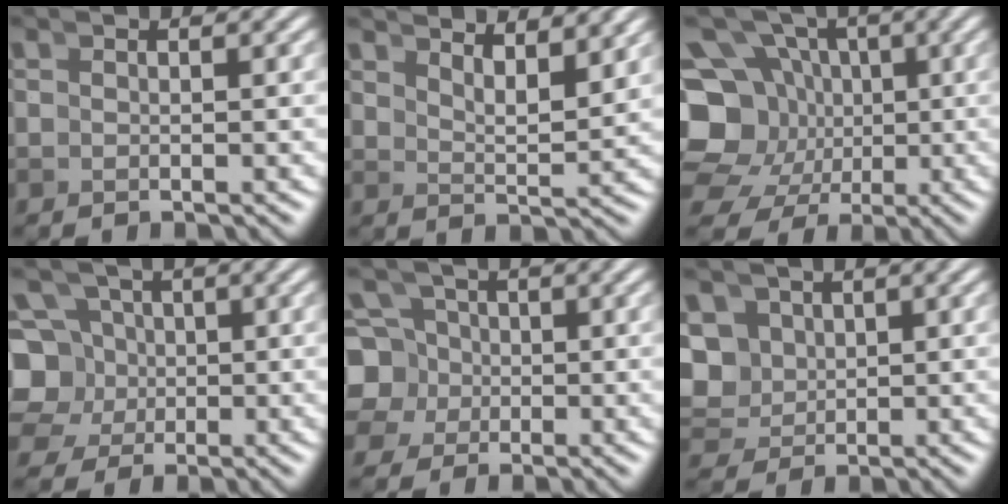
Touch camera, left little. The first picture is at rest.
{"total": 4.2, "force": [3.8, 0.4, 1.7], "torque": [-0.014, -0.003, 0.063]}
{"total": 12.9, "force": [-0.3, 11.1, 6.6], "torque": [-0.135, -0.053, 0.003]}
{"total": 9.8, "force": [-0.4, 9.1, 3.7], "torque": [-0.095, -0.038, -0.004]}
{"total": 8.8, "force": [-1.5, 8.3, 2.8], "torque": [-0.073, -0.039, -0.026]}
{"total": 7.2, "force": [0.5, 6.6, 2.8], "torque": [-0.085, -0.028, 0.017]}